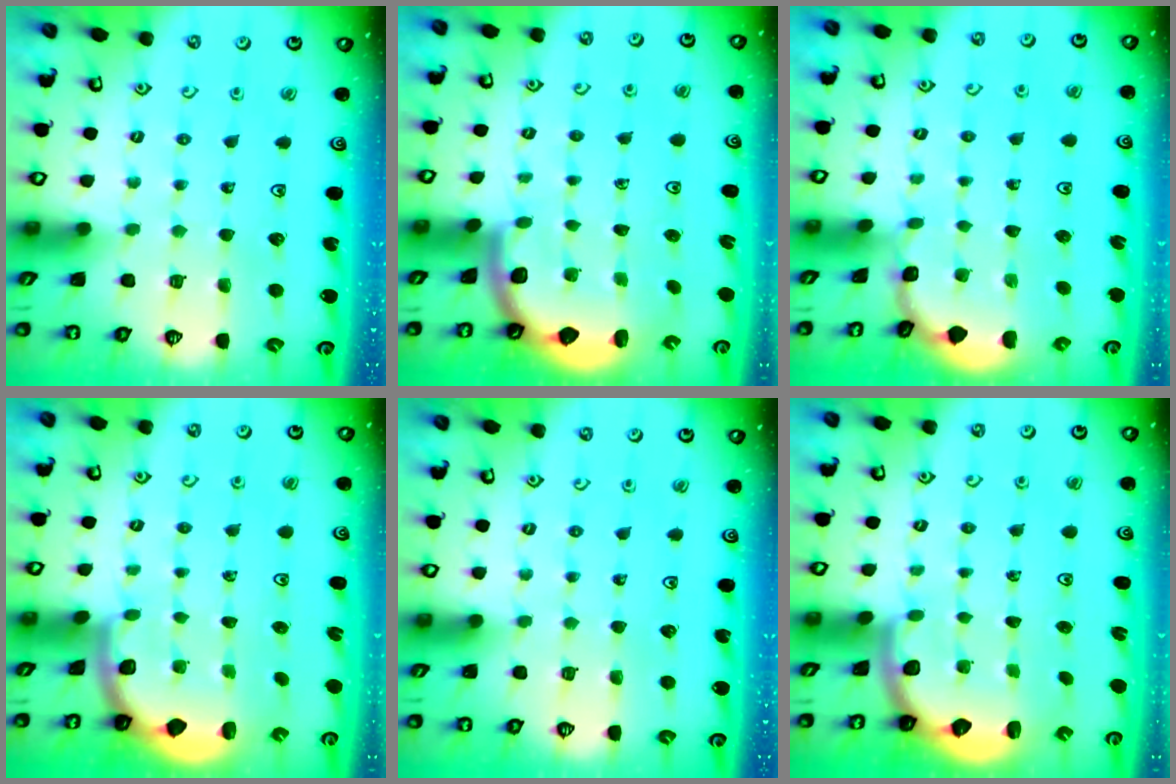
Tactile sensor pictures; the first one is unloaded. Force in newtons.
{"total": 1.7, "press": 1.7, "slide": 0.2}
{"total": 2.3, "press": 2.3, "slide": 0.1}
{"total": 1.8, "press": 1.7, "slide": 0.3}
{"total": 0.0}
{"total": 2.2, "press": 2.1, "slide": 0.8}